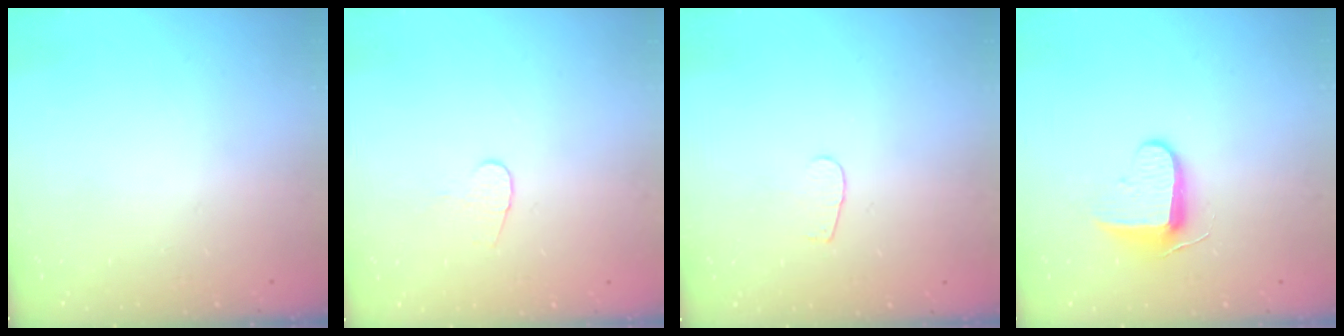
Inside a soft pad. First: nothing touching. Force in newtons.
{"total": 4.7, "press": 4.6, "slide": 0.4}
{"total": 2.6, "press": 2.5, "slide": 0.3}
{"total": 9.3, "press": 9.2, "slide": 1.5}